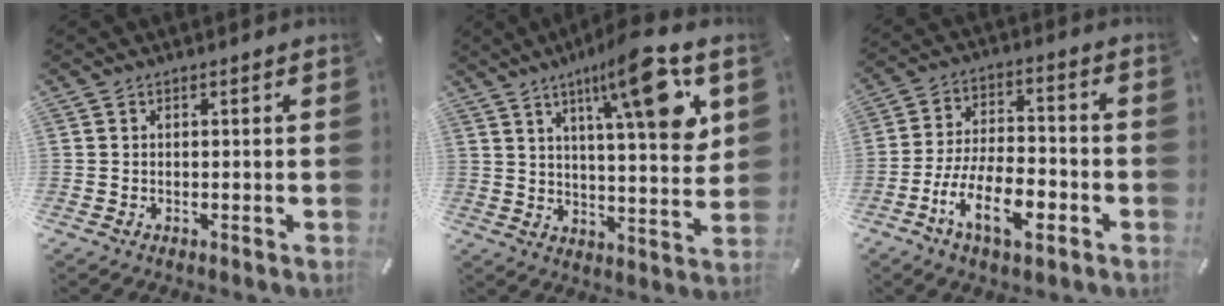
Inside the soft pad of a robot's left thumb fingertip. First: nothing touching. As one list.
[{"total": 16.2, "force": [8.9, 3.4, 13.1], "torque": [-0.194, -0.042, 0.132]}, {"total": 14.0, "force": [-6.9, 6.4, 10.4], "torque": [-0.207, 0.028, -0.124]}]